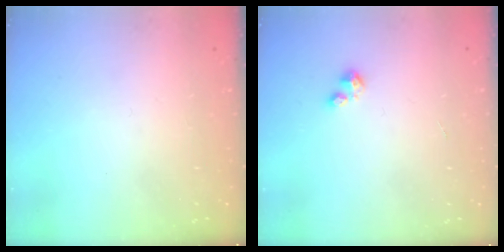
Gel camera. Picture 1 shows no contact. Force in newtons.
{"total": 2.1, "press": 2.0, "slide": 0.5}